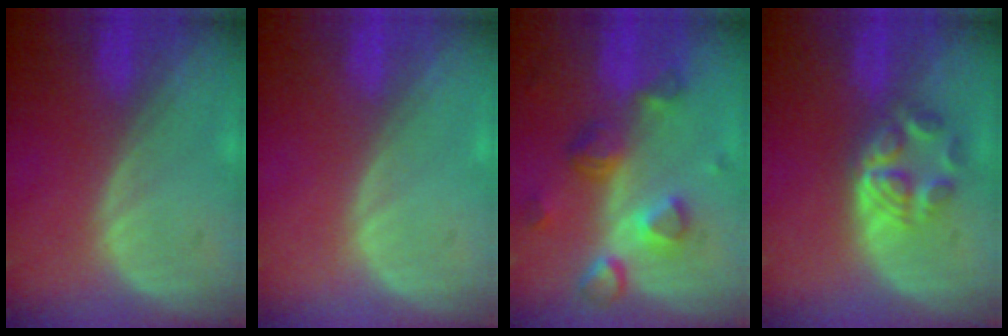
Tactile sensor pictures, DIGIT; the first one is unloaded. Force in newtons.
{"total": 0.0}
{"total": 7.7, "press": 6.7, "slide": 3.7}
{"total": 6.0, "press": 5.0, "slide": 3.3}